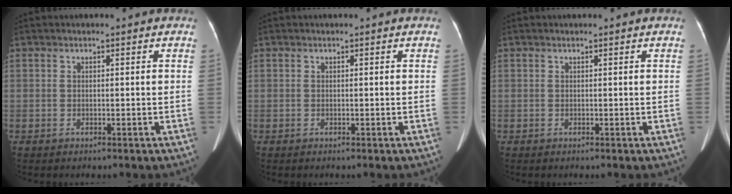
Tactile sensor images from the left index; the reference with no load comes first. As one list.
[{"total": 0.0}, {"total": 0.0}]